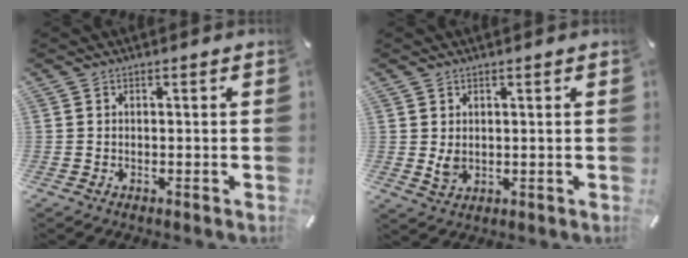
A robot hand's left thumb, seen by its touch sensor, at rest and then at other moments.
{"total": 3.2, "force": [0.9, 2.5, 1.8], "torque": [-0.026, -0.007, 0.013]}